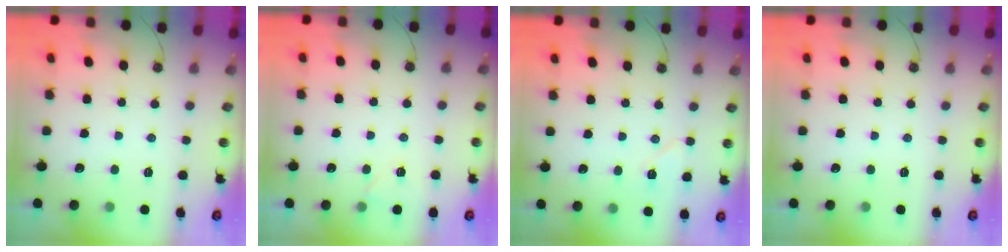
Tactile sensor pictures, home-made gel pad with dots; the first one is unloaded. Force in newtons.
{"total": 4.0, "press": 3.3, "slide": 2.3}
{"total": 6.0, "press": 5.9, "slide": 1.1}
{"total": 0.0}